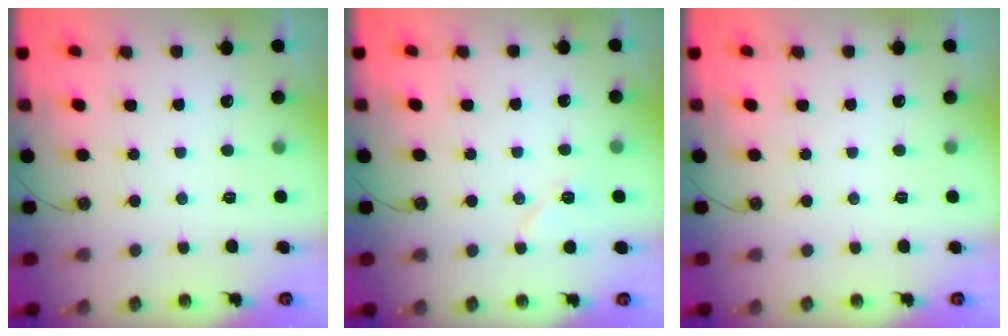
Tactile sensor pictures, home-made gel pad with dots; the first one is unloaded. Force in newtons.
{"total": 6.4, "press": 6.3, "slide": 1.4}
{"total": 0.0}